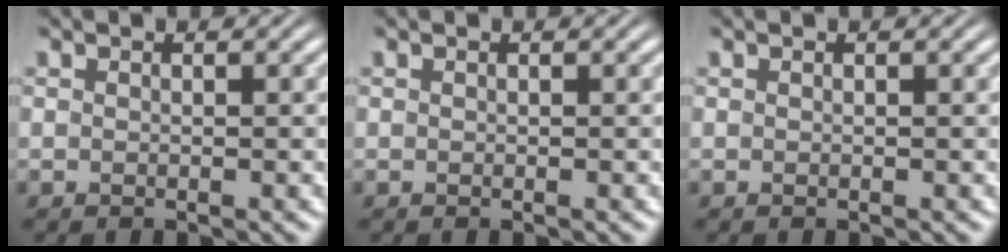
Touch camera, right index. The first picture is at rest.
{"total": 0.0}
{"total": 0.0}